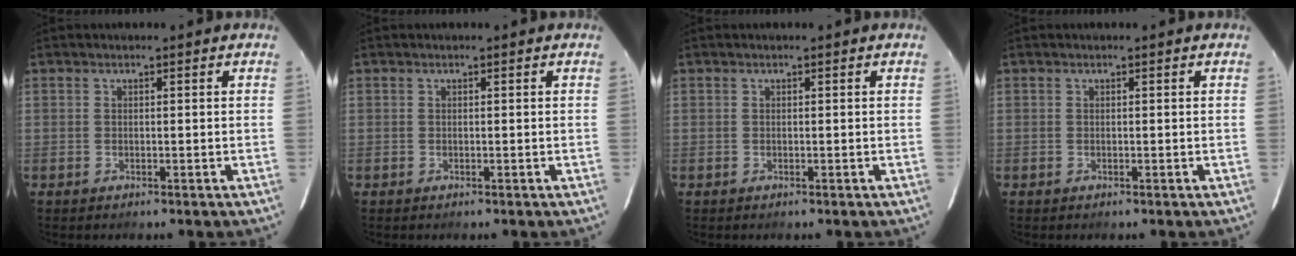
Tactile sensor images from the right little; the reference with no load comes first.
{"total": 0.0}
{"total": 0.0}
{"total": 0.0}